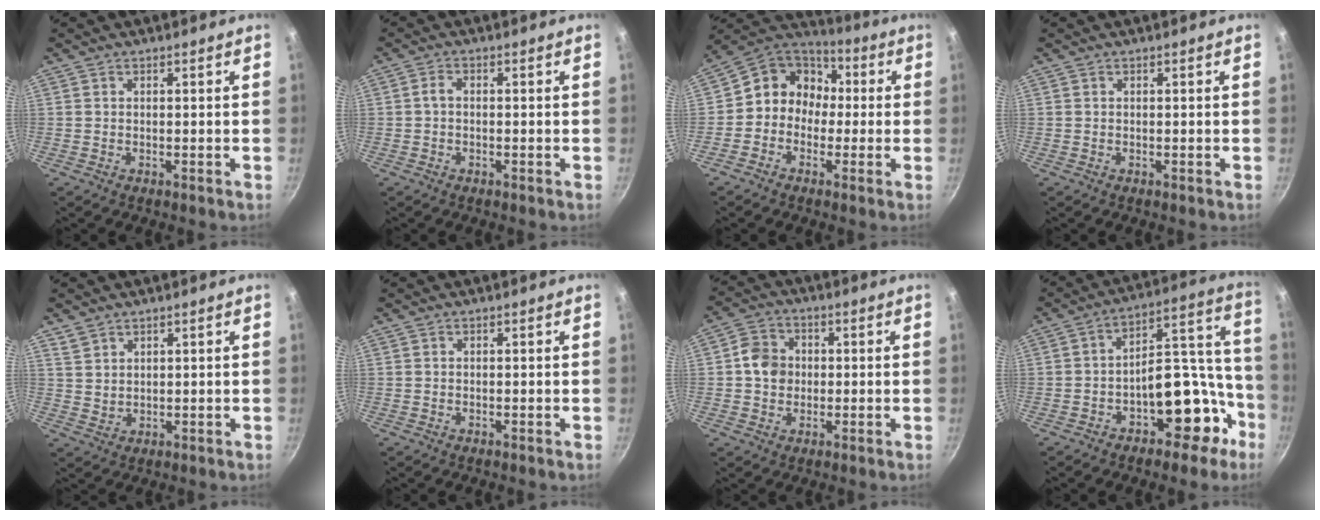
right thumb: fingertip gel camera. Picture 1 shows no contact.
{"total": 1.6, "force": [-0.1, 1.0, 1.2], "torque": [-0.023, 0.011, -0.003]}
{"total": 10.9, "force": [-0.3, 9.8, 4.9], "torque": [-0.036, 0.036, -0.030]}
{"total": 0.0}
{"total": 3.2, "force": [2.4, 1.8, 0.9], "torque": [-0.008, -0.004, 0.053]}
{"total": 0.0}
{"total": 6.3, "force": [0.2, 5.6, 3.0], "torque": [-0.030, 0.010, -0.010]}
{"total": 15.4, "force": [-7.1, 8.9, 10.3], "torque": [-0.062, 0.109, -0.093]}